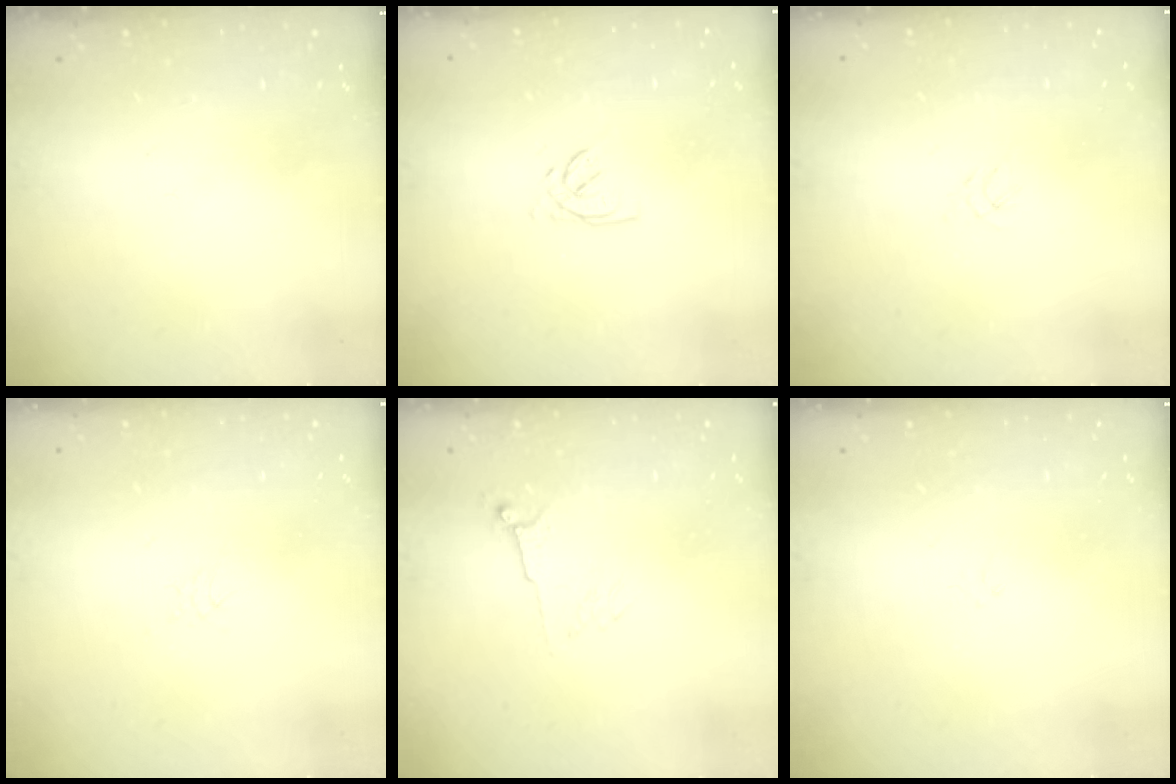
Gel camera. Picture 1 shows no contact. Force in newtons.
{"total": 2.8, "press": 2.8, "slide": 0.1}
{"total": 2.2, "press": 2.2, "slide": 0.5}
{"total": 2.2, "press": 2.2, "slide": 0.4}
{"total": 4.5, "press": 4.4, "slide": 1.0}
{"total": 0.0}